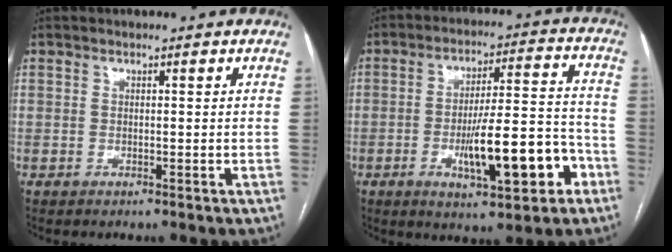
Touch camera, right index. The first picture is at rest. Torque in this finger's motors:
{"motor_torque": [1.19, -0.66, 0.74, 0.16]}